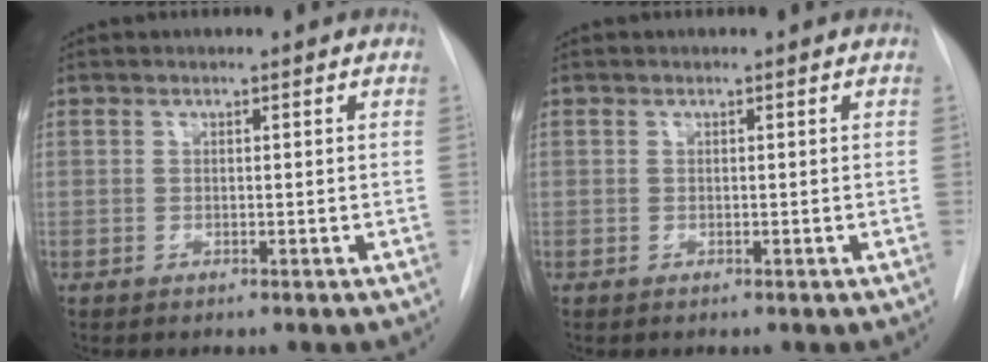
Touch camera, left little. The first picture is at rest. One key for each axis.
{"total": 0.0}